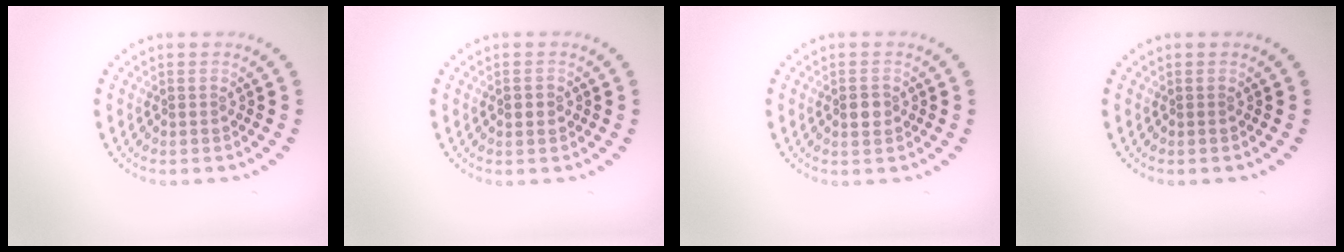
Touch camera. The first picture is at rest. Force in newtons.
{"total": 1.0, "press": 1.0, "slide": 0.2}
{"total": 1.6, "press": 1.5, "slide": 0.3}
{"total": 0.0}